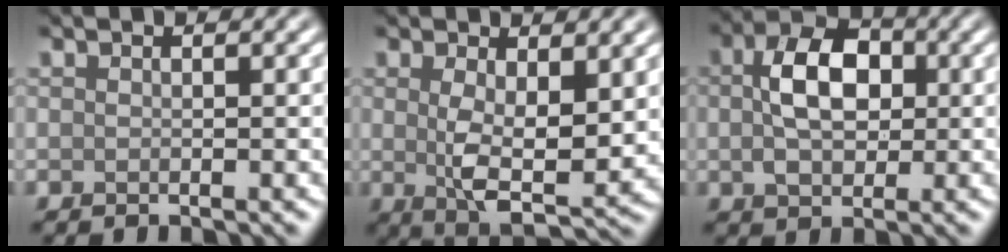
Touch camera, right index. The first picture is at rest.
{"total": 5.4, "force": [0.8, 2.2, 4.9], "torque": [-0.090, -0.012, 0.019]}
{"total": 5.9, "force": [0.7, 3.8, 4.5], "torque": [-0.080, 0.009, 0.003]}